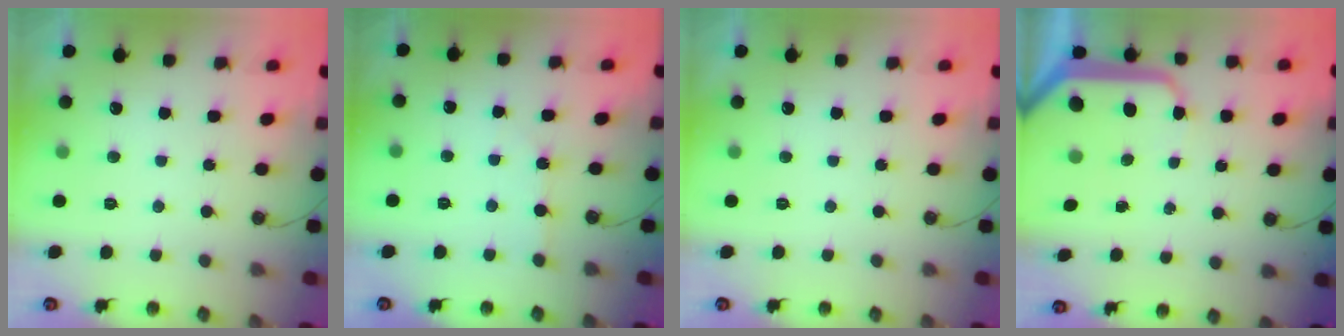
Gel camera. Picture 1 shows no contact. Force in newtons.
{"total": 2.1, "press": 2.1, "slide": 0.4}
{"total": 0.0}
{"total": 10.3, "press": 10.3, "slide": 1.2}